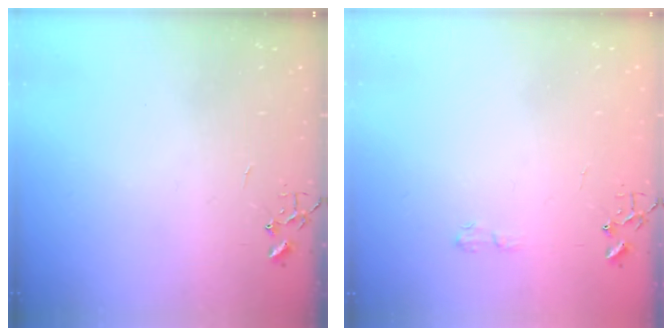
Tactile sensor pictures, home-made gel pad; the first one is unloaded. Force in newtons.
{"total": 4.2, "press": 4.2, "slide": 0.5}